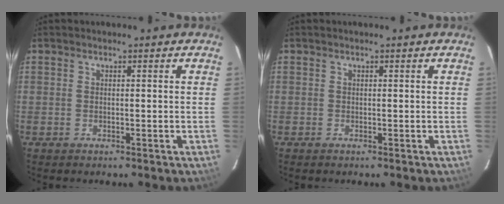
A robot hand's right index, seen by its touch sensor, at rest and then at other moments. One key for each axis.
{"total": 0.0}